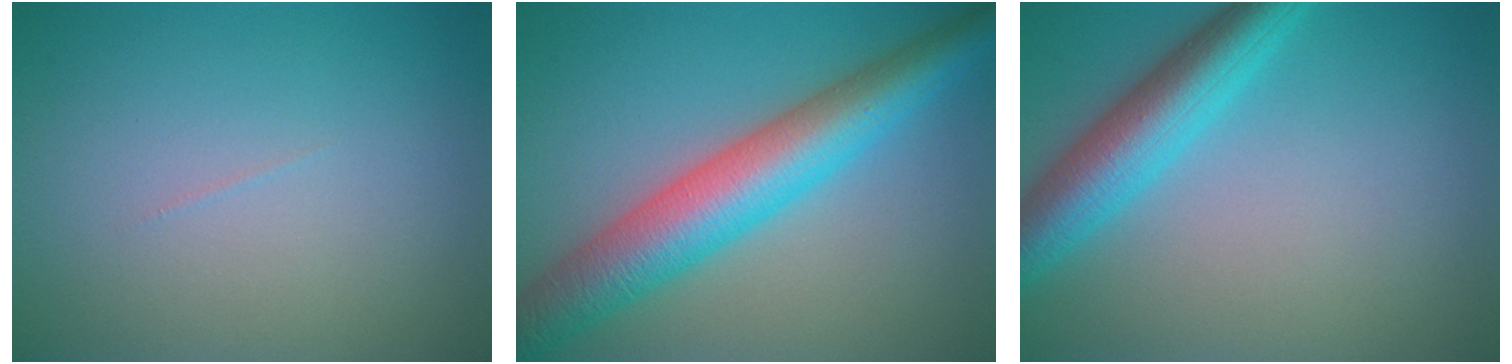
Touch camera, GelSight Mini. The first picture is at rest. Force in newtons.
{"total": 8.4, "press": 8.4, "slide": 0.2}
{"total": 5.8, "press": 5.8, "slide": 0.2}